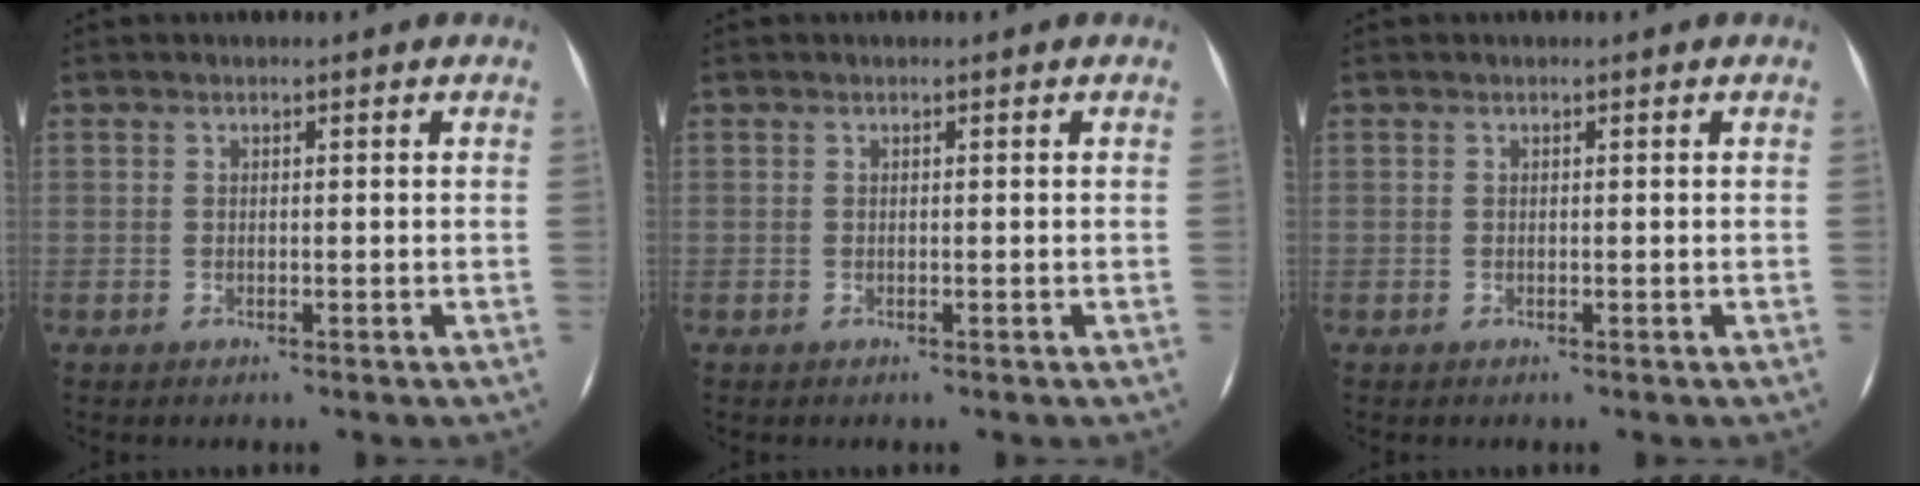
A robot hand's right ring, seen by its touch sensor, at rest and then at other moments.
{"total": 0.0}
{"total": 0.0}